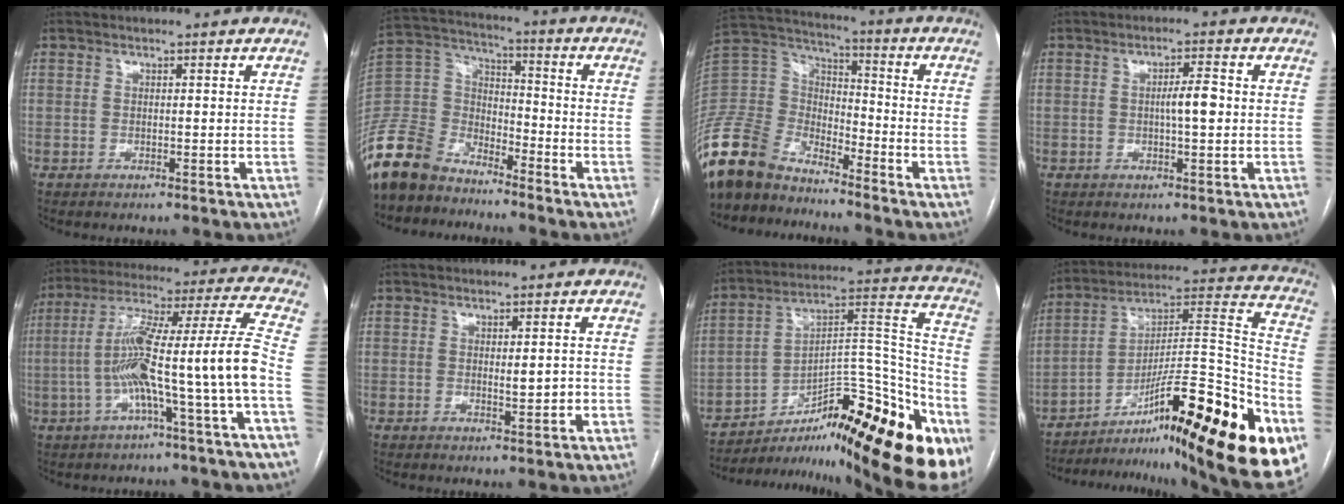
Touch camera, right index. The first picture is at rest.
{"total": 14.1, "force": [-12.0, 6.2, 3.8], "torque": [-0.088, 0.022, -0.239]}
{"total": 17.5, "force": [-15.2, 6.7, 5.4], "torque": [-0.128, 0.029, -0.293]}
{"total": 3.7, "force": [-0.1, 0.5, 3.6], "torque": [-0.059, 0.003, -0.003]}
{"total": 15.9, "force": [-4.2, -1.1, 15.2], "torque": [-0.266, 0.027, -0.075]}
{"total": 2.2, "force": [-0.2, 0.5, 2.1], "torque": [-0.034, -0.002, -0.001]}
{"total": 29.8, "force": [-19.5, 5.2, 21.9], "torque": [-0.242, 0.018, -0.285]}
{"total": 33.8, "force": [-19.1, 4.0, 27.7], "torque": [-0.318, 0.011, -0.284]}